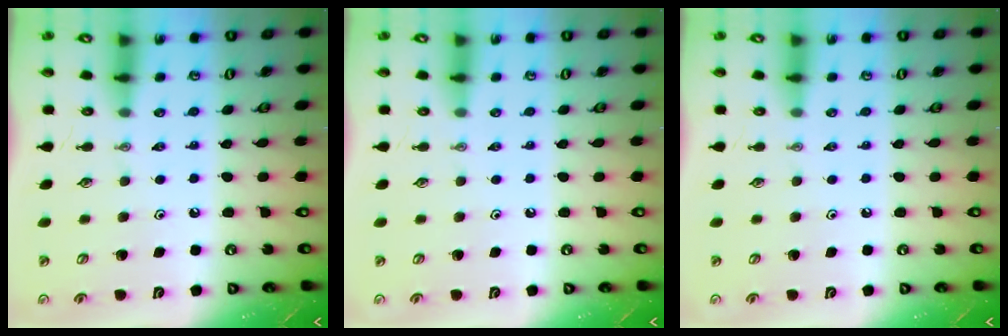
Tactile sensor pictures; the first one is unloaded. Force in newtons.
{"total": 0.0}
{"total": 0.0}